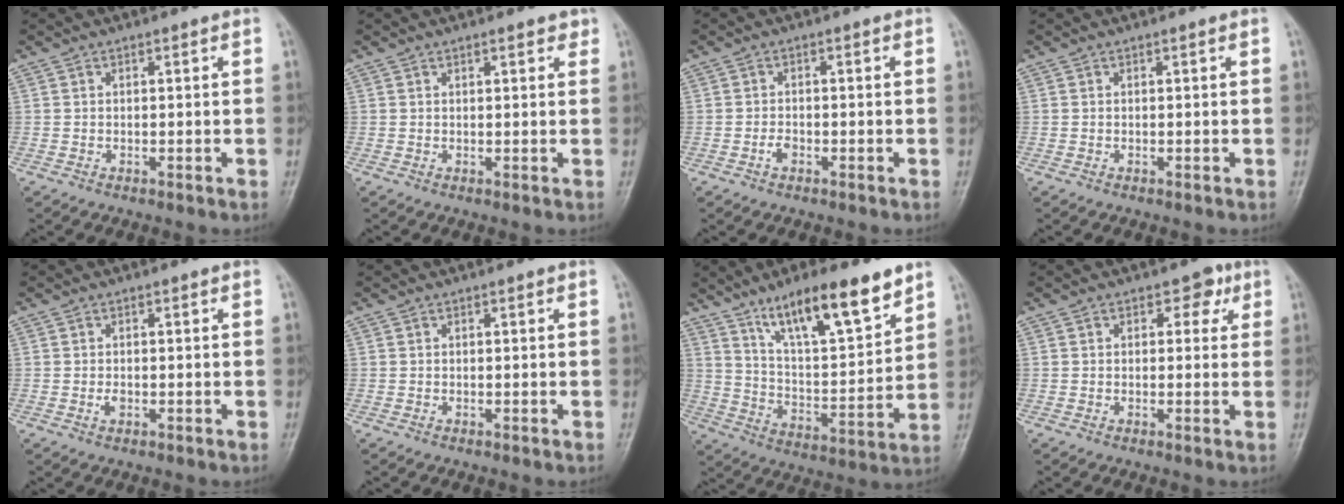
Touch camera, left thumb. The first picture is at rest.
{"total": 2.0, "force": [1.4, 0.8, 1.2], "torque": [-0.009, -0.005, 0.015]}
{"total": 1.7, "force": [-0.8, 1.0, 1.0], "torque": [-0.017, 0.005, -0.018]}
{"total": 0.0}
{"total": 1.4, "force": [-0.3, 0.9, 1.0], "torque": [-0.014, 0.000, -0.005]}
{"total": 0.0}
{"total": 17.0, "force": [11.5, 4.4, 11.7], "torque": [-0.169, -0.058, 0.206]}
{"total": 3.5, "force": [1.5, 2.5, 2.0], "torque": [0.000, -0.001, 0.014]}